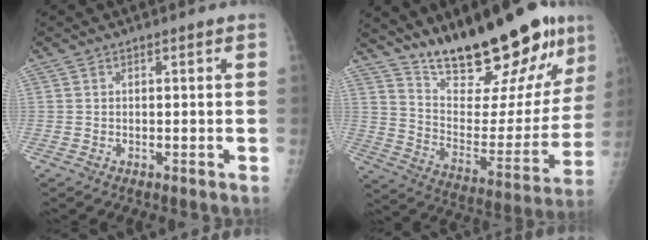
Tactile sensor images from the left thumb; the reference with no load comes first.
{"total": 26.0, "force": [19.0, 8.0, 15.8], "torque": [-0.199, -0.097, 0.299]}